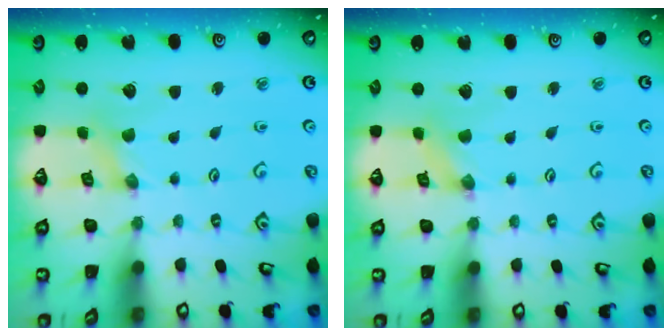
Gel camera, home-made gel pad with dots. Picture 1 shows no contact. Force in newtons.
{"total": 0.0}